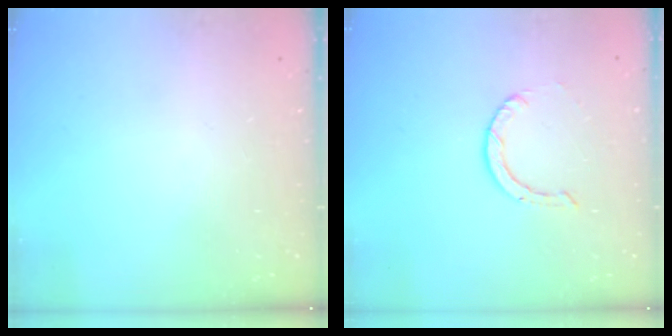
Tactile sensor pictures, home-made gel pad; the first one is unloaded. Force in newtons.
{"total": 0.9, "press": 0.9, "slide": 0.1}